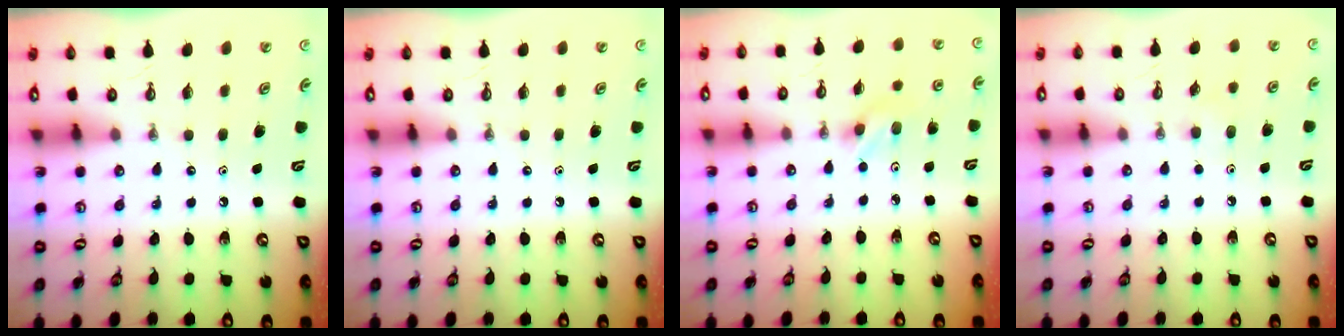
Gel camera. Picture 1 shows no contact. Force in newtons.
{"total": 0.0}
{"total": 2.2, "press": 2.1, "slide": 0.7}
{"total": 4.4, "press": 4.3, "slide": 0.7}